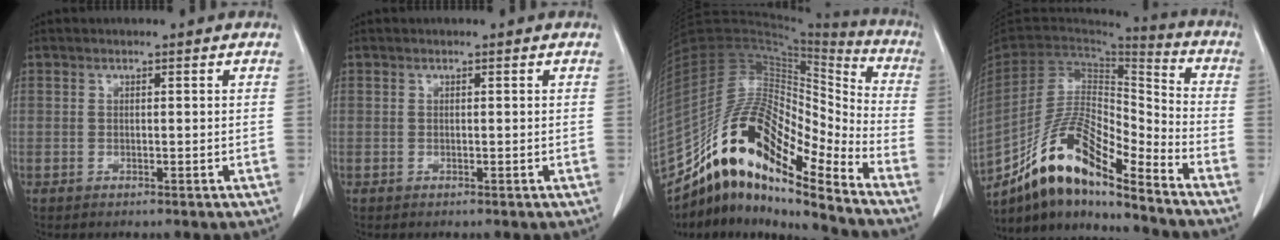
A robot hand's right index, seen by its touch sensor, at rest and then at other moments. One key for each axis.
{"total": 0.0}
{"total": 19.1, "fx": -14.3, "fy": 3.6, "fz": 12.1, "tx": -0.235, "ty": 0.041, "tz": -0.262}
{"total": 15.9, "fx": -12.1, "fy": 2.8, "fz": 9.8, "tx": -0.184, "ty": 0.017, "tz": -0.220}